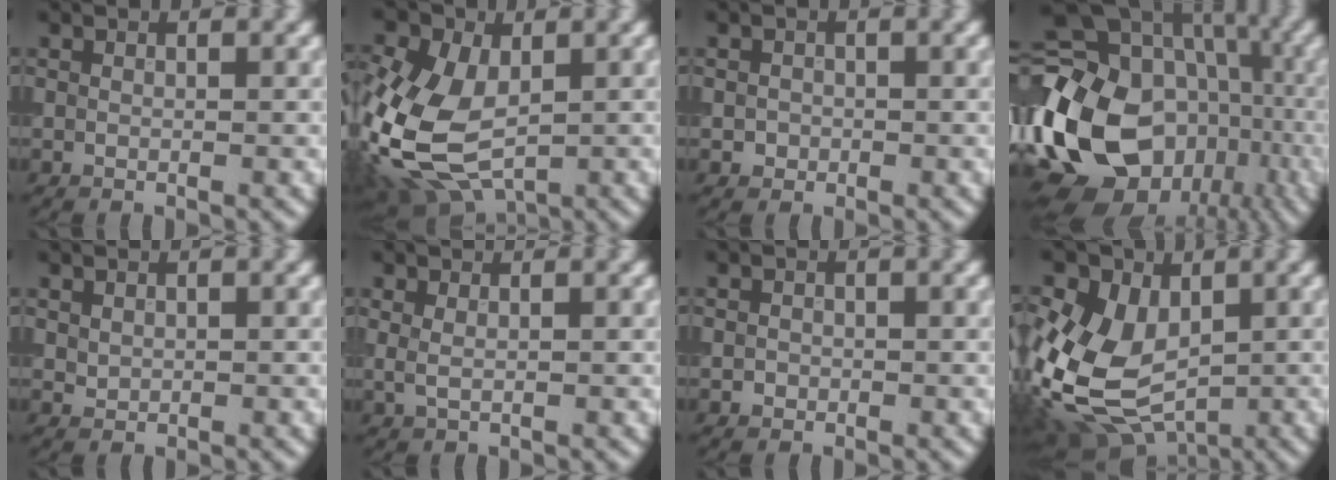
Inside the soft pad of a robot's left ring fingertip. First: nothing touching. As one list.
[{"total": 12.0, "force": [-2.0, 7.4, 9.2], "torque": [-0.233, -0.010, -0.044]}, {"total": 1.0, "force": [-0.3, 0.9, 0.2], "torque": [0.001, -0.004, -0.008]}, {"total": 21.1, "force": [-4.6, 16.0, 13.1], "torque": [-0.271, -0.014, -0.066]}, {"total": 0.6, "force": [0.3, 0.4, 0.2], "torque": [-0.007, -0.002, 0.009]}, {"total": 0.8, "force": [0.3, 0.3, 0.7], "torque": [-0.019, -0.003, 0.007]}, {"total": 0.6, "force": [-0.3, 0.6, 0.1], "torque": [0.003, -0.003, -0.008]}, {"total": 12.0, "force": [-0.9, 8.6, 8.4], "torque": [-0.183, -0.023, -0.008]}]